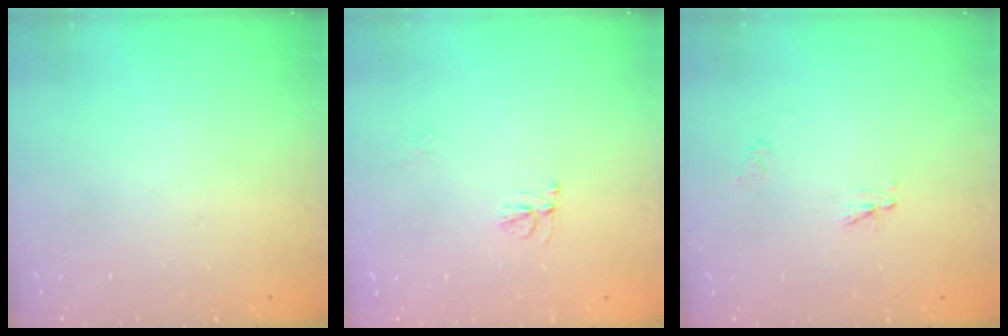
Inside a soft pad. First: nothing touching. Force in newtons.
{"total": 4.7, "press": 4.6, "slide": 0.4}
{"total": 2.3, "press": 2.3, "slide": 0.3}